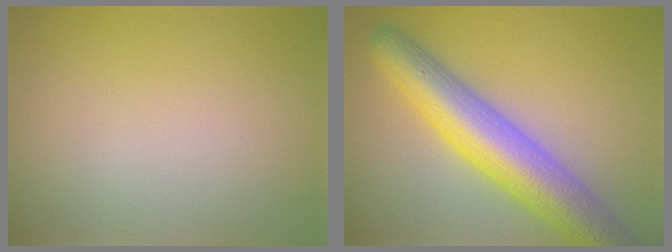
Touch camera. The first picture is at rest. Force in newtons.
{"total": 8.8, "press": 8.8, "slide": 0.3}